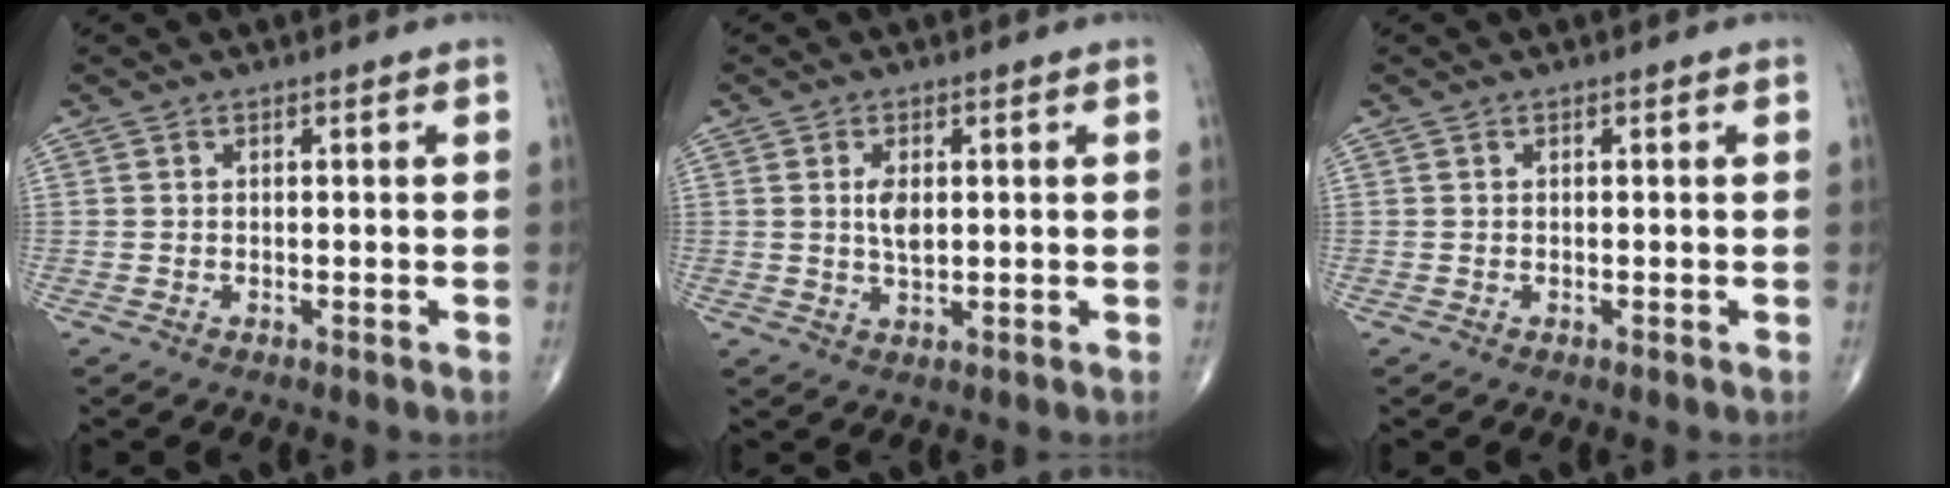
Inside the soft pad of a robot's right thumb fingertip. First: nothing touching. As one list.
[{"total": 3.7, "force": [0.7, 1.8, 3.2], "torque": [-0.055, -0.008, 0.015]}, {"total": 0.0}]